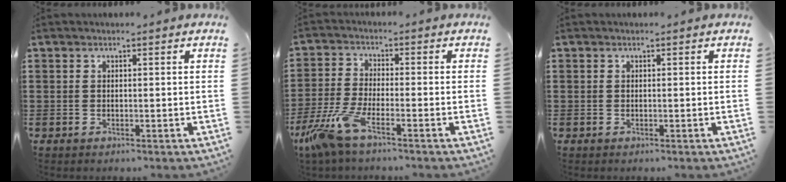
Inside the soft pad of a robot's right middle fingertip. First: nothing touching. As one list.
[{"total": 7.2, "force": [-4.7, 1.4, 5.2], "torque": [-0.138, -0.021, -0.096]}, {"total": 0.0}]